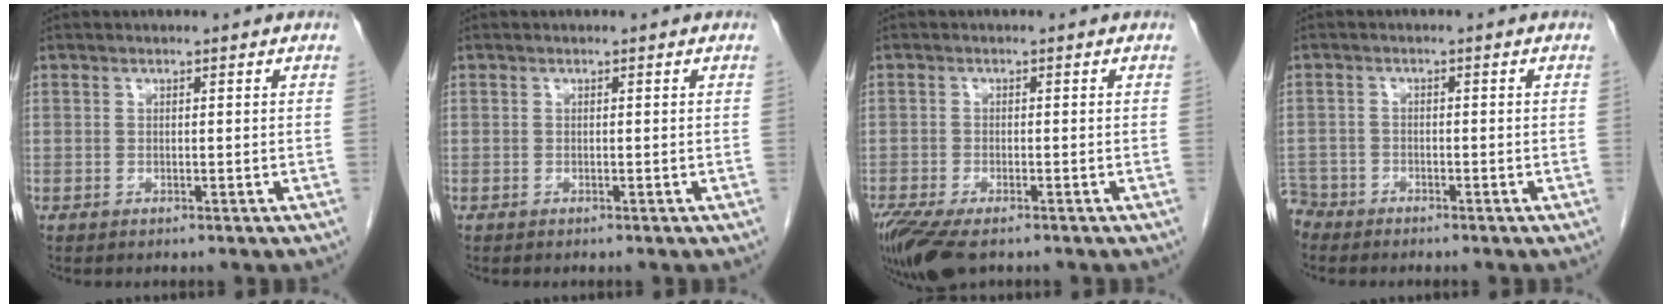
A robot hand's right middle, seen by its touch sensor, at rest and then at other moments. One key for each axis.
{"total": 0.0}
{"total": 8.6, "fx": -6.1, "fy": 2.8, "fz": 5.3, "tx": -0.097, "ty": -0.019, "tz": -0.102}
{"total": 3.4, "fx": -3.2, "fy": 1.3, "fz": -0.4, "tx": 0.007, "ty": -0.003, "tz": -0.064}